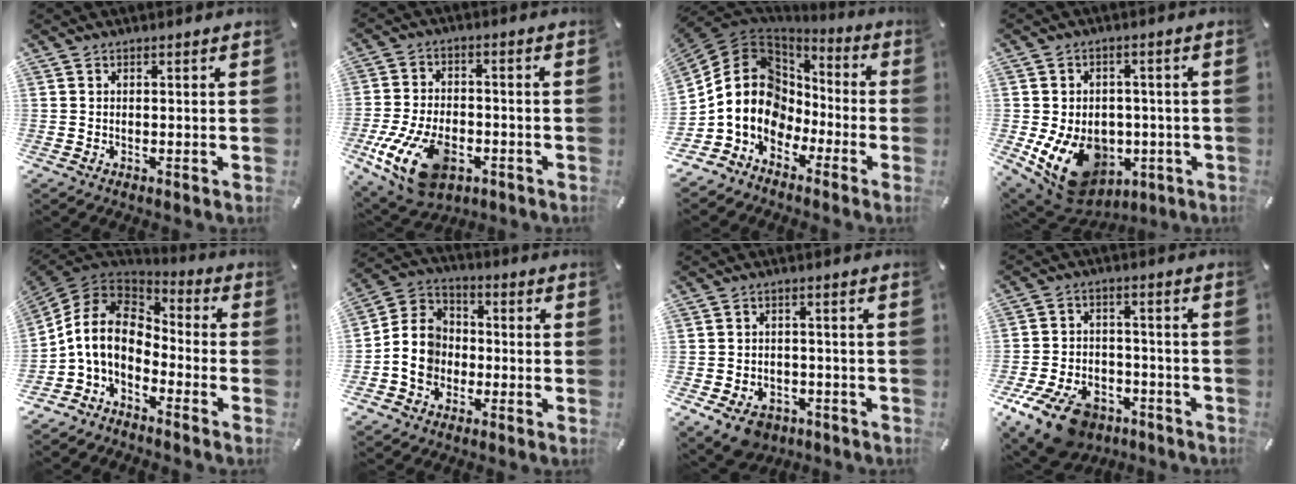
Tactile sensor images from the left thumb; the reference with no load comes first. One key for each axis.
{"total": 16.4, "fx": -6.3, "fy": 9.9, "fz": 11.4, "tx": -0.224, "ty": 0.024, "tz": -0.101}
{"total": 15.5, "fx": -2.4, "fy": 13.4, "fz": 7.4, "tx": -0.165, "ty": 0.004, "tz": -0.048}
{"total": 15.4, "fx": -5.0, "fy": 11.8, "fz": 8.6, "tx": -0.151, "ty": 0.015, "tz": -0.075}
{"total": 11.5, "fx": -3.0, "fy": 8.1, "fz": 7.5, "tx": -0.178, "ty": 0.016, "tz": -0.063}
{"total": 10.1, "fx": -2.8, "fy": 8.9, "fz": 3.9, "tx": -0.102, "ty": 0.026, "tz": -0.053}
{"total": 6.8, "fx": -4.0, "fy": 4.5, "fz": 3.1, "tx": -0.069, "ty": 0.019, "tz": -0.074}
{"total": 13.1, "fx": -8.5, "fy": 7.5, "fz": 6.6, "tx": -0.123, "ty": 0.059, "tz": -0.149}